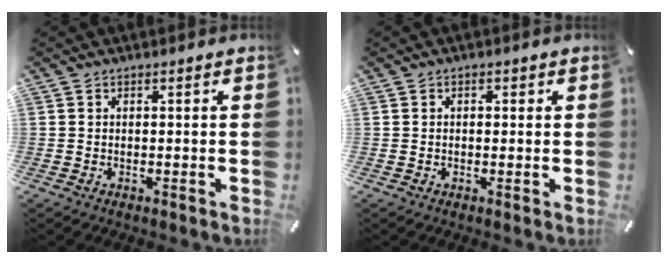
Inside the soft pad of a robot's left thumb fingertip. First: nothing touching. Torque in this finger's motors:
{"motor_torque": [0.17, 0.01, -0.01, 0.00, 0.03]}